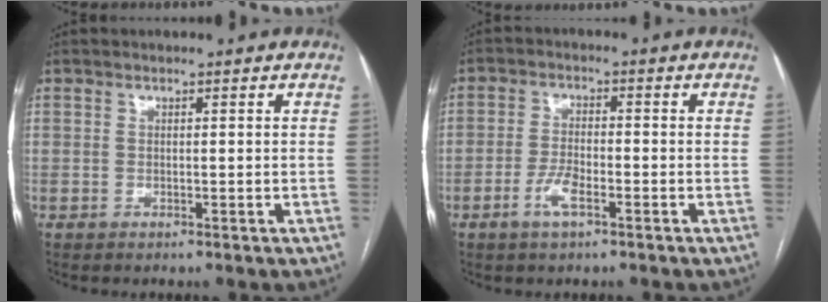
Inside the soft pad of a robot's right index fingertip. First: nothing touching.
{"total": 4.4, "force": [-2.3, 1.2, 3.6], "torque": [-0.075, 0.000, -0.044]}